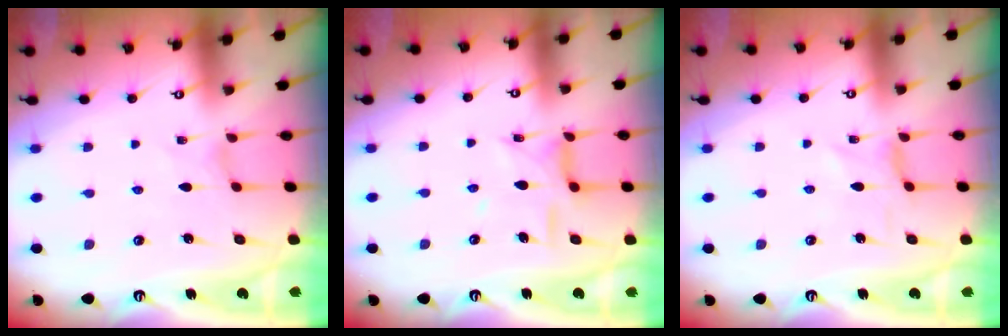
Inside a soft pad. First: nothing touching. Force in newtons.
{"total": 7.9, "press": 7.9, "slide": 0.5}
{"total": 0.0}